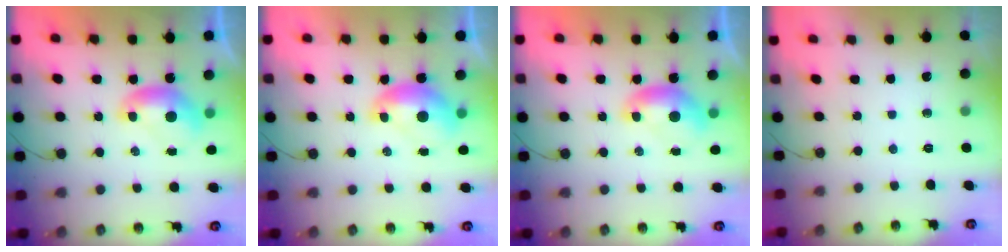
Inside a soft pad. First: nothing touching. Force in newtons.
{"total": 1.3, "press": 1.3, "slide": 0.2}
{"total": 0.0}
{"total": 0.0}